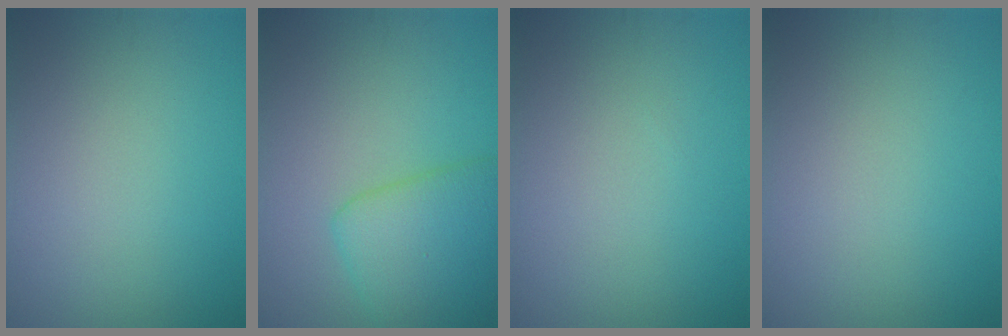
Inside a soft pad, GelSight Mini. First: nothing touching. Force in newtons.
{"total": 4.8, "press": 4.8, "slide": 0.1}
{"total": 0.0}
{"total": 0.0}